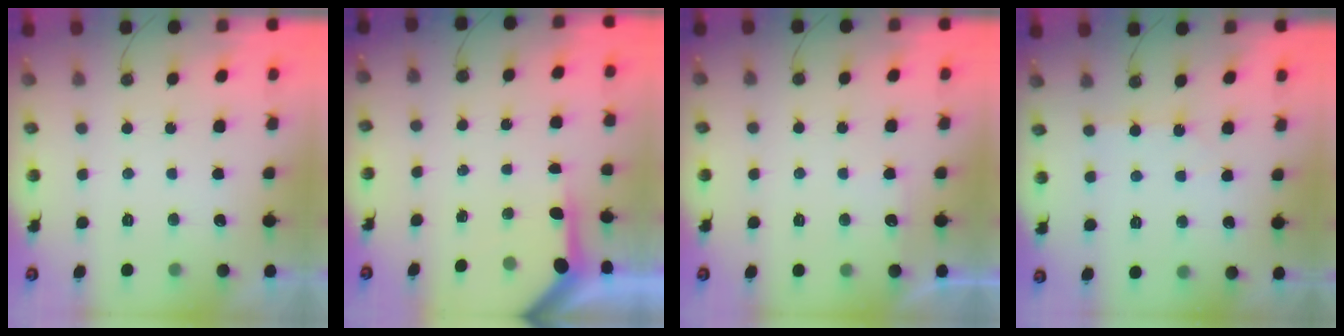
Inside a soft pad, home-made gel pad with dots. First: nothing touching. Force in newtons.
{"total": 4.4, "press": 4.3, "slide": 0.4}
{"total": 2.8, "press": 2.7, "slide": 0.4}
{"total": 3.2, "press": 3.2, "slide": 0.5}